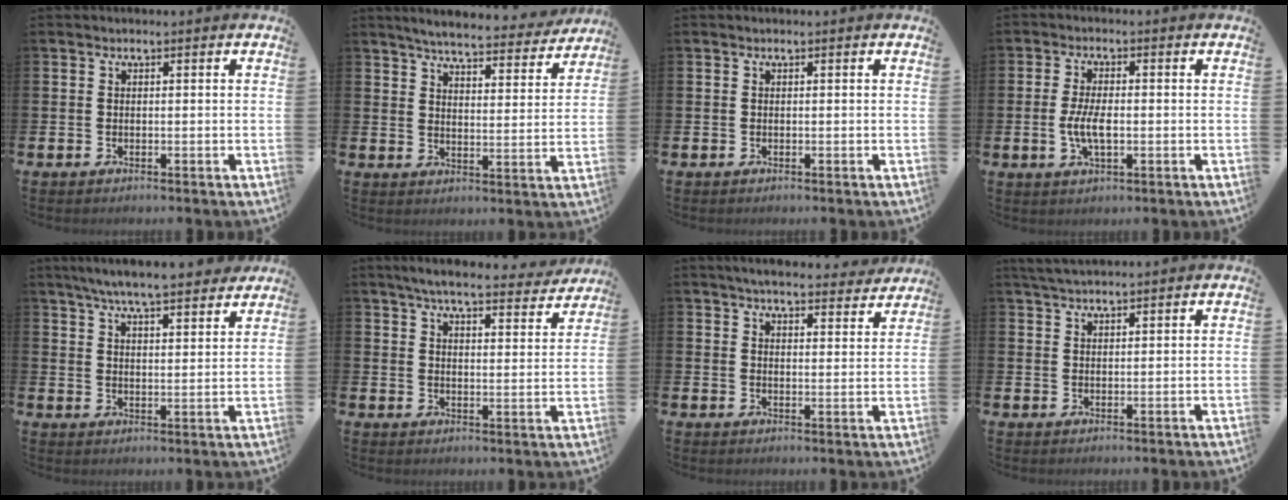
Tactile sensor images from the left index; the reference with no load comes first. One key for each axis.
{"total": 5.4, "fx": 5.1, "fy": 0.5, "fz": 1.5, "tx": -0.032, "ty": -0.039, "tz": 0.083}
{"total": 0.0}
{"total": 4.4, "fx": -0.5, "fy": 1.9, "fz": 4.0, "tx": -0.071, "ty": -0.001, "tz": -0.013}
{"total": 7.0, "fx": 6.6, "fy": 0.4, "fz": 2.3, "tx": -0.057, "ty": -0.032, "tz": 0.117}
{"total": 5.9, "fx": 5.5, "fy": 0.6, "fz": 2.0, "tx": -0.041, "ty": -0.034, "tz": 0.092}
{"total": 5.0, "fx": 4.8, "fy": 0.6, "fz": 1.1, "tx": -0.021, "ty": -0.031, "tz": 0.083}
{"total": 3.0, "fx": 2.8, "fy": 0.5, "fz": 1.0, "tx": -0.018, "ty": -0.006, "tz": 0.050}